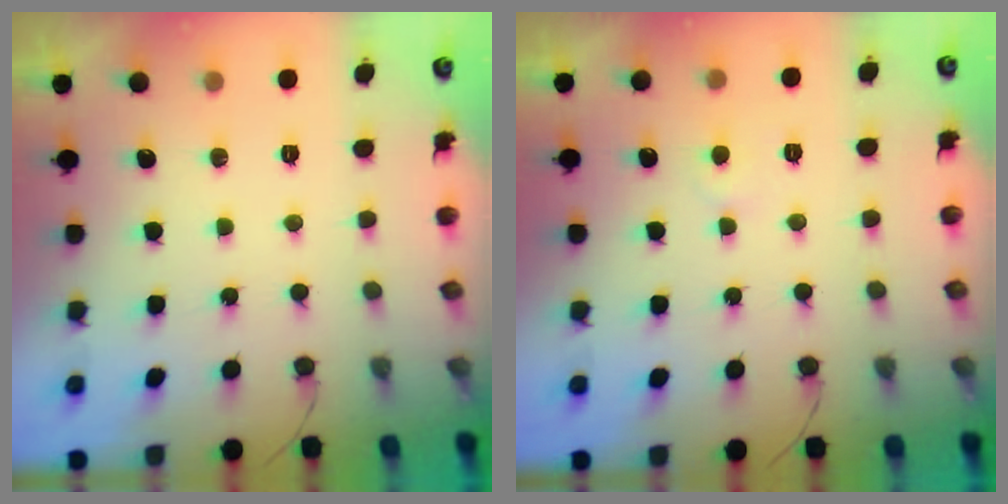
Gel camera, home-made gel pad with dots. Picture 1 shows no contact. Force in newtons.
{"total": 2.8, "press": 2.8, "slide": 0.3}